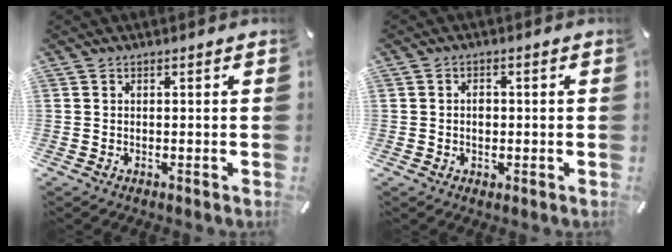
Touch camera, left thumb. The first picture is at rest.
{"total": 2.2, "force": [-0.2, 1.8, 1.2], "torque": [-0.018, 0.001, -0.007]}